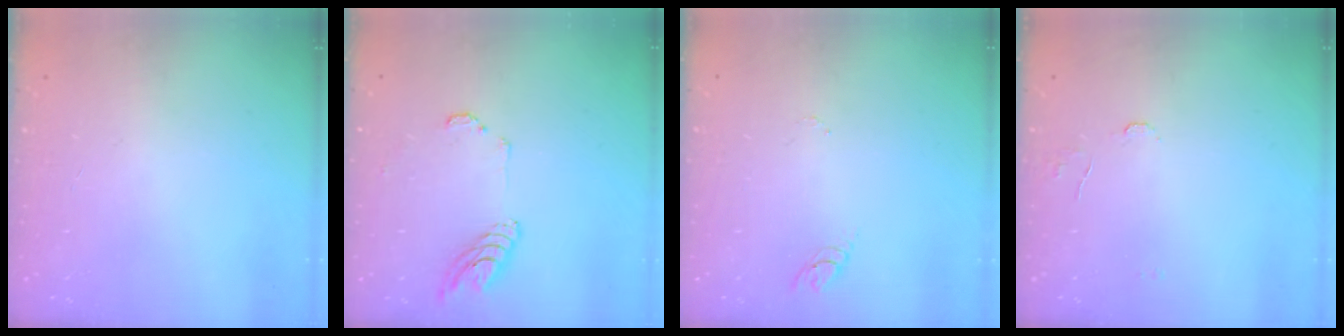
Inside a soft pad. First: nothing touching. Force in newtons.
{"total": 8.8, "press": 8.8, "slide": 0.9}
{"total": 2.7, "press": 2.7, "slide": 0.2}
{"total": 5.2, "press": 5.2, "slide": 0.4}